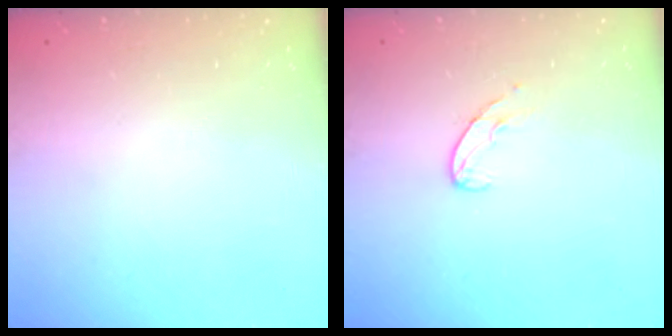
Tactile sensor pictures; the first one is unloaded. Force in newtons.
{"total": 5.8, "press": 5.8, "slide": 0.4}